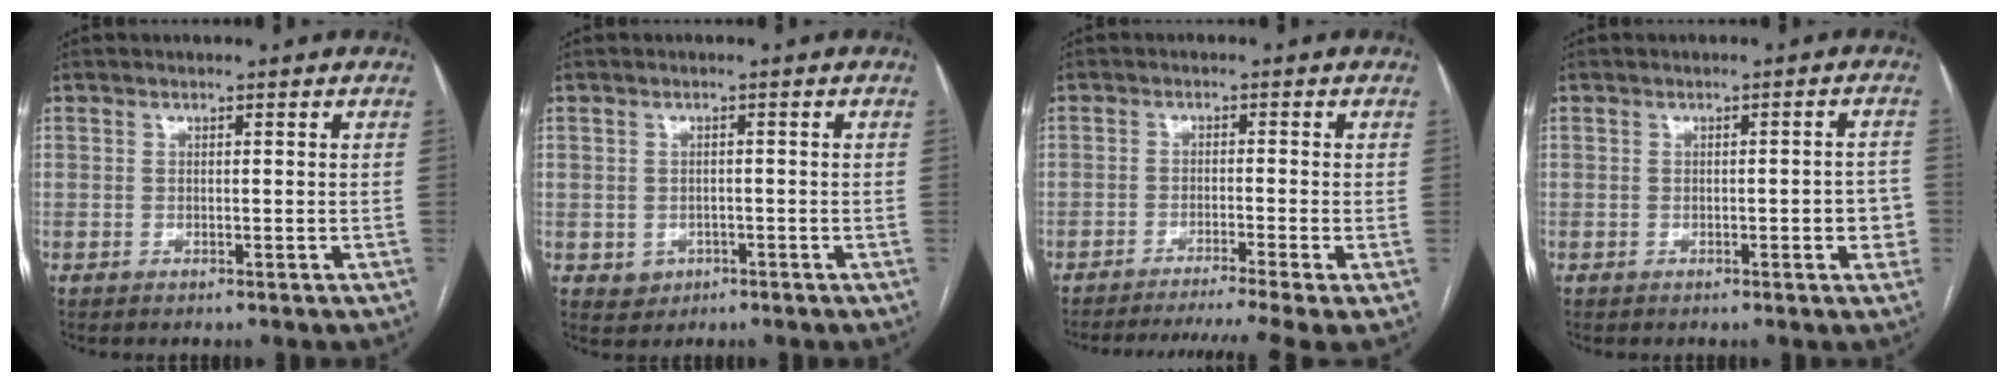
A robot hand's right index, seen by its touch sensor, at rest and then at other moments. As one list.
[{"total": 2.7, "force": [-1.0, 2.4, 0.6], "torque": [-0.004, 0.005, -0.009]}, {"total": 10.2, "force": [-8.5, -1.8, 5.5], "torque": [-0.074, -0.015, -0.127]}, {"total": 3.8, "force": [-0.9, 1.1, 3.5], "torque": [-0.037, 0.010, -0.010]}]